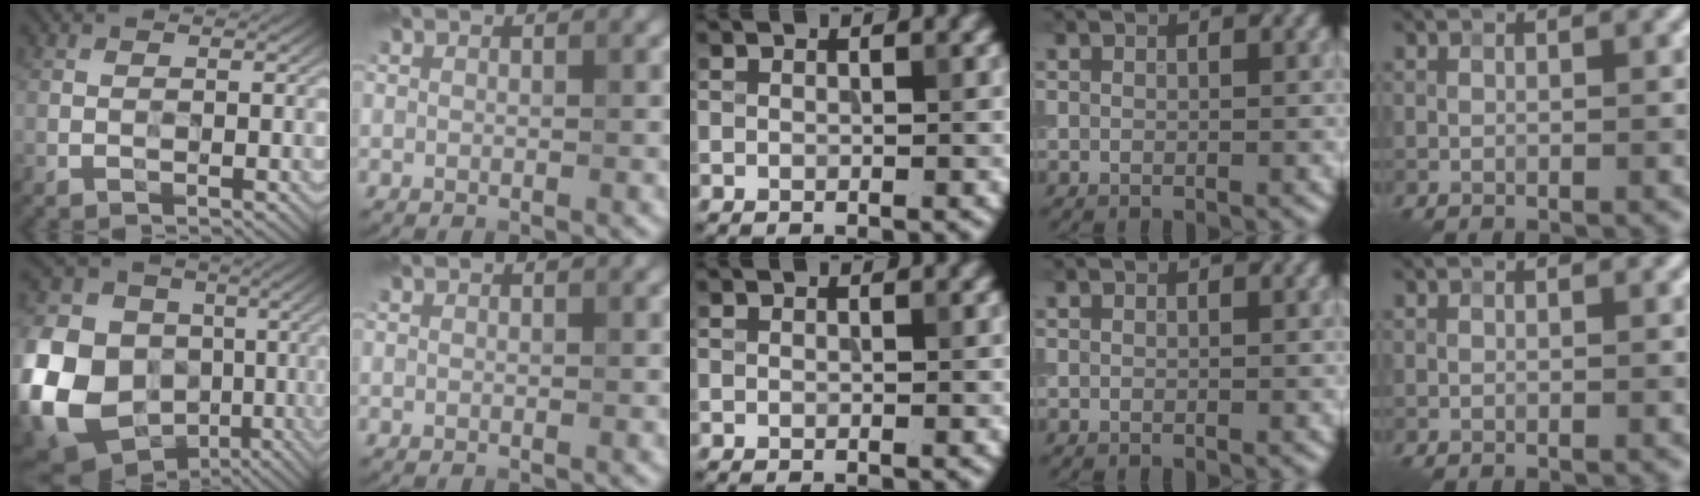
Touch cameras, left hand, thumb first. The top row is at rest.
{"thumb": {"total": 23.6, "force": [-5.6, 20.2, 11.0], "torque": [-0.284, -0.040, -0.123]}}